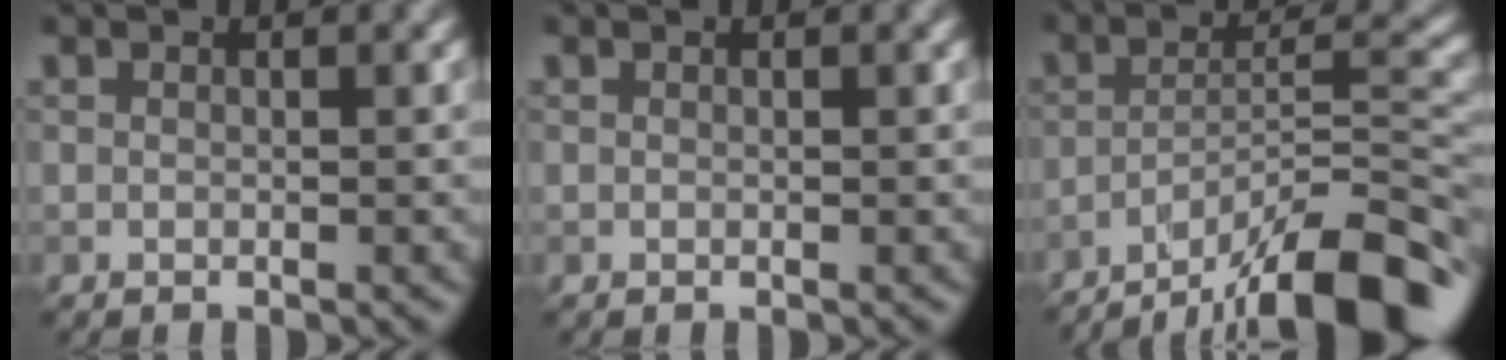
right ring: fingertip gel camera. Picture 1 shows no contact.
{"total": 0.0}
{"total": 13.2, "force": [-9.8, 3.0, 8.3], "torque": [-0.127, 0.013, -0.159]}